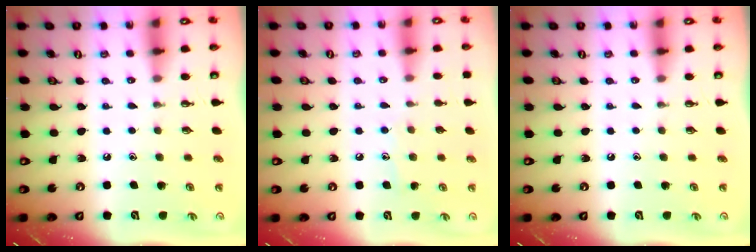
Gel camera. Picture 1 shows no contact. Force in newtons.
{"total": 5.7, "press": 5.7, "slide": 0.4}
{"total": 0.0}